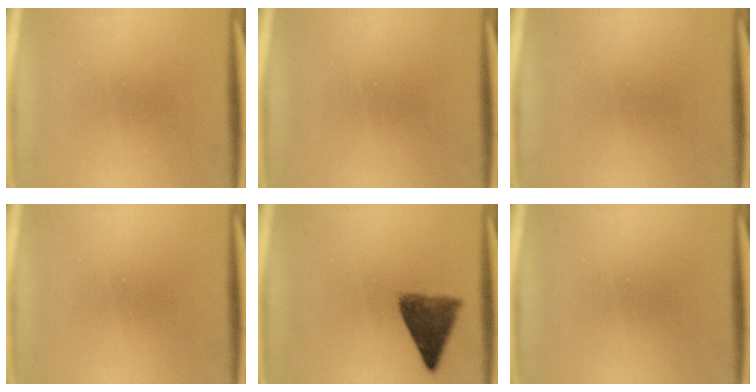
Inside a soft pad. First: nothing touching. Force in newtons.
{"total": 0.0}
{"total": 0.0}
{"total": 0.0}
{"total": 7.7}
{"total": 0.0}